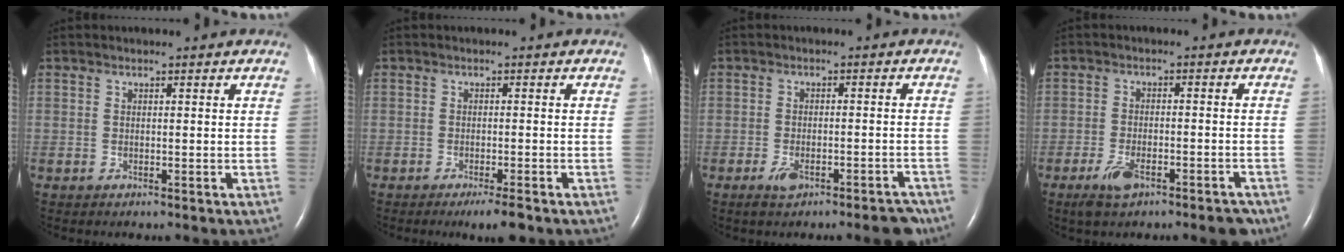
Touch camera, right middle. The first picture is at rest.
{"total": 3.2, "force": [-2.2, 0.2, 2.3], "torque": [-0.037, -0.008, -0.033]}
{"total": 5.5, "force": [-3.9, 1.3, 3.6], "torque": [-0.050, 0.005, -0.054]}
{"total": 7.0, "force": [-4.6, 2.1, 4.7], "torque": [-0.077, -0.005, -0.072]}